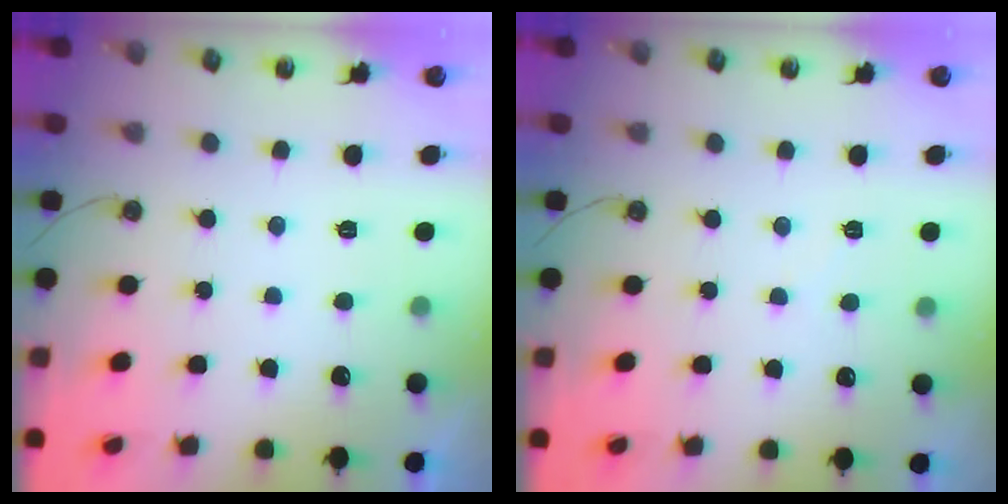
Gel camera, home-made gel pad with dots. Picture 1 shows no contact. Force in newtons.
{"total": 3.2, "press": 3.2, "slide": 0.5}